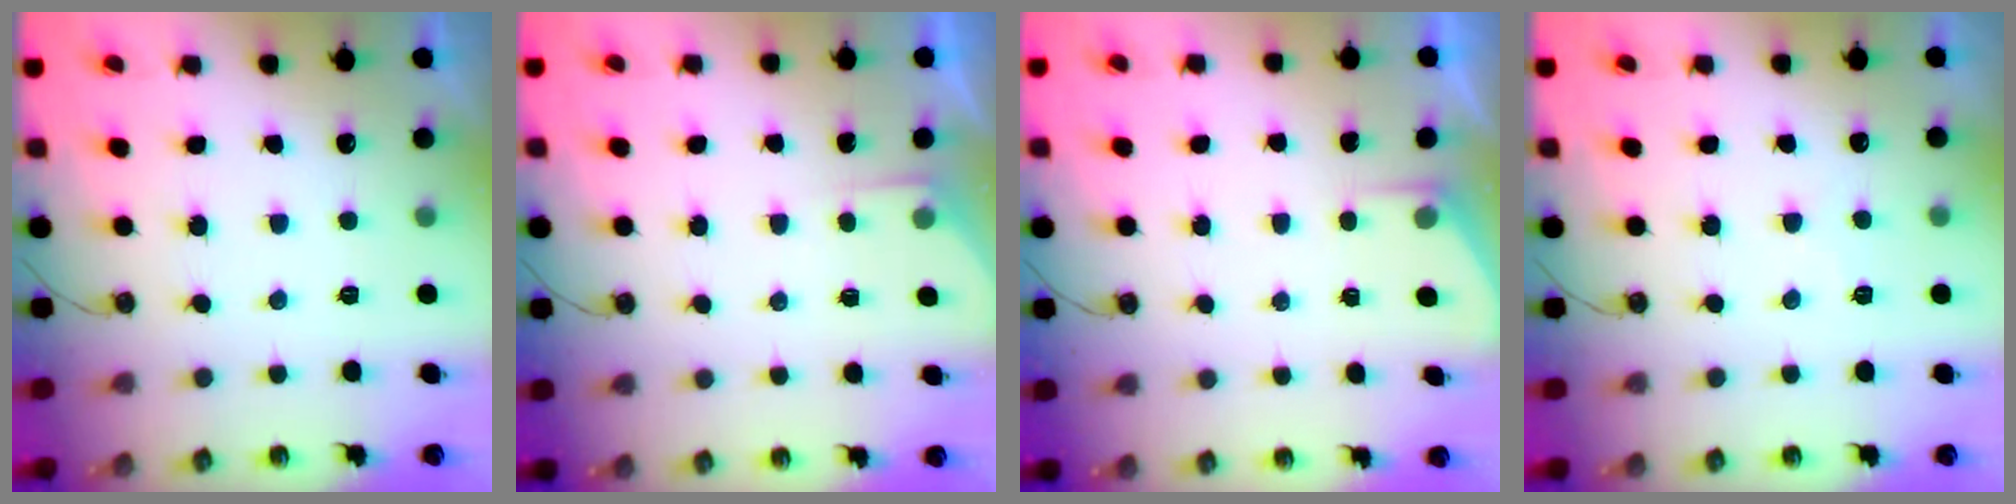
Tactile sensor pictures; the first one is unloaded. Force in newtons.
{"total": 2.0, "press": 2.0, "slide": 0.3}
{"total": 2.3, "press": 2.3, "slide": 0.3}
{"total": 5.4, "press": 5.3, "slide": 0.8}